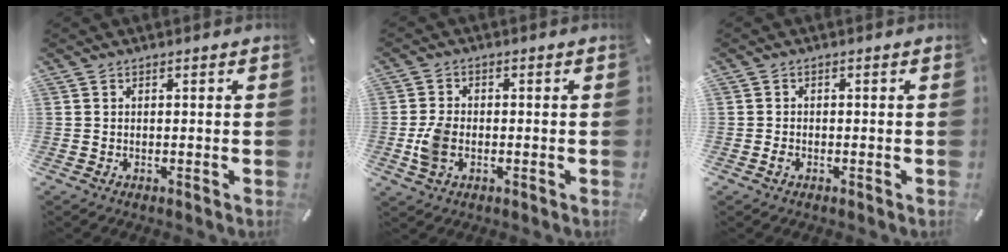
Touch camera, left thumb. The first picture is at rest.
{"total": 5.4, "force": [-1.2, 3.6, 3.8], "torque": [-0.093, -0.002, -0.025]}
{"total": 1.9, "force": [-0.8, 1.6, 0.6], "torque": [-0.011, 0.006, -0.017]}